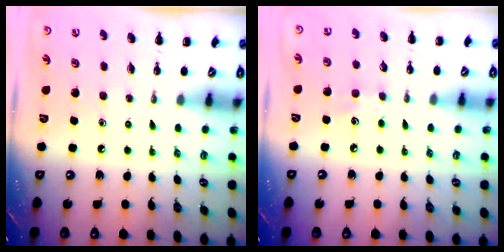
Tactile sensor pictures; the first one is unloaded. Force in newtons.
{"total": 4.5, "press": 4.3, "slide": 1.3}